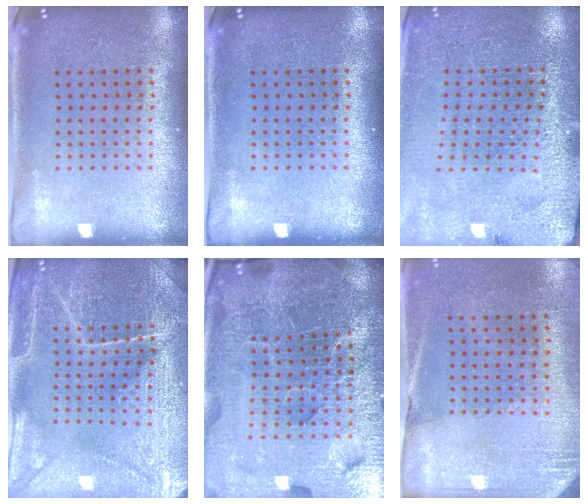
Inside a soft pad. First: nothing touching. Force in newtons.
{"total": 0.0}
{"total": 2.8, "press": 2.8, "slide": 0.1}
{"total": 4.3, "press": 4.2, "slide": 1.1}
{"total": 7.2, "press": 6.2, "slide": 3.7}
{"total": 2.6, "press": 2.3, "slide": 1.1}